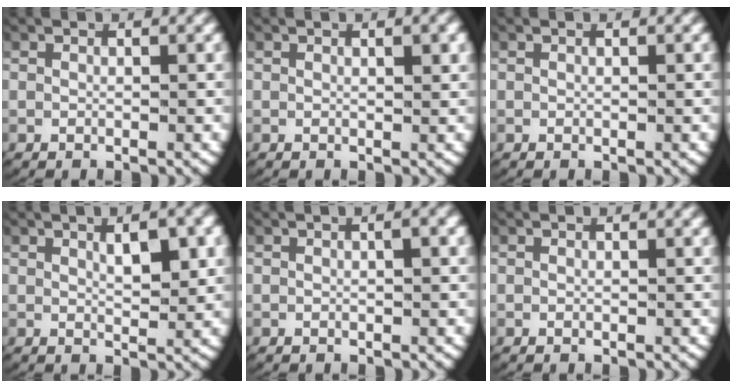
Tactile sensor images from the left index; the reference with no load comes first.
{"total": 0.9, "force": [0.4, 0.0, 0.8], "torque": [-0.011, -0.003, 0.008]}
{"total": 0.0}
{"total": 2.8, "force": [1.1, 0.8, 2.5], "torque": [-0.037, -0.004, 0.022]}
{"total": 1.1, "force": [0.3, 0.2, 1.0], "torque": [-0.014, 0.007, 0.005]}
{"total": 0.0}